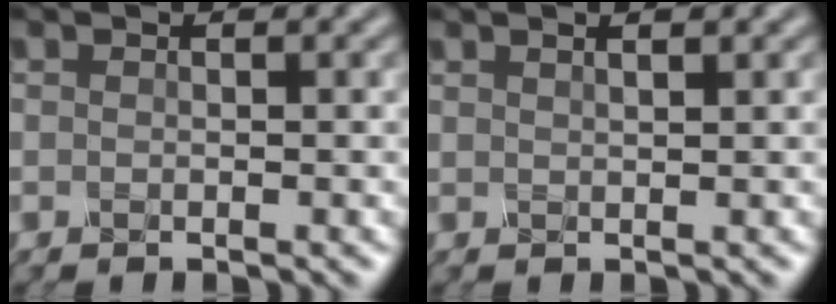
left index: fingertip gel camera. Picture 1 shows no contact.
{"total": 1.5, "force": [1.1, 0.4, 1.0], "torque": [-0.009, -0.002, 0.006]}